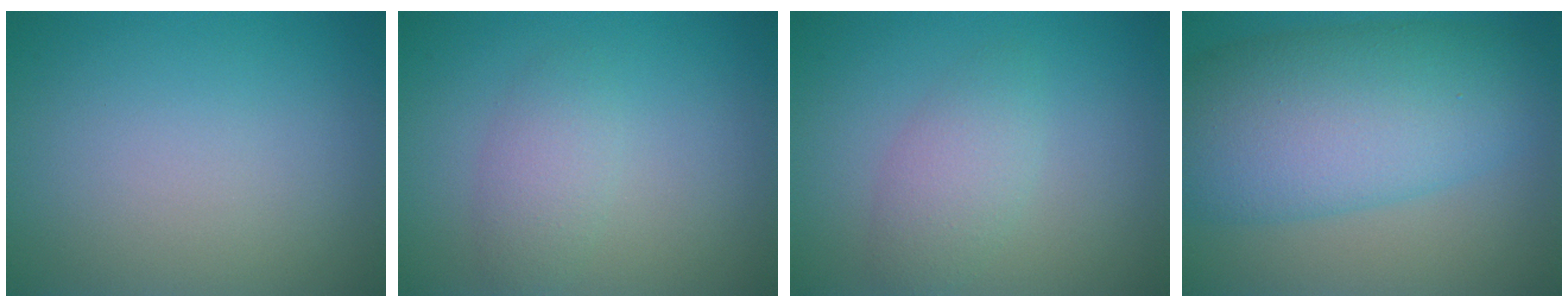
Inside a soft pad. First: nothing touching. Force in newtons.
{"total": 2.2, "press": 2.2, "slide": 0.1}
{"total": 2.7, "press": 2.7, "slide": 0.1}
{"total": 10.7, "press": 10.7, "slide": 0.4}